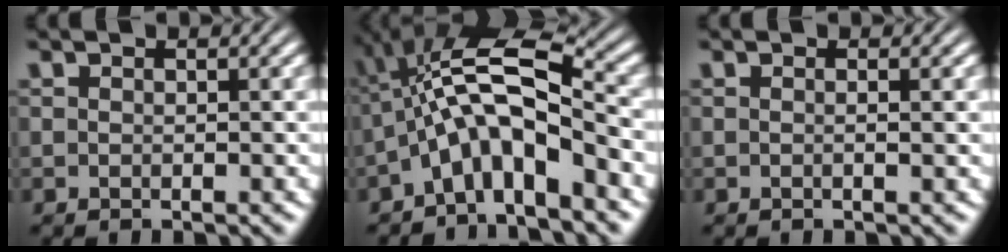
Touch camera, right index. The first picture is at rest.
{"total": 8.2, "force": [0.3, 4.4, 7.0], "torque": [-0.139, -0.008, 0.005]}
{"total": 0.7, "force": [-0.1, -0.4, 0.6], "torque": [-0.011, -0.001, -0.002]}